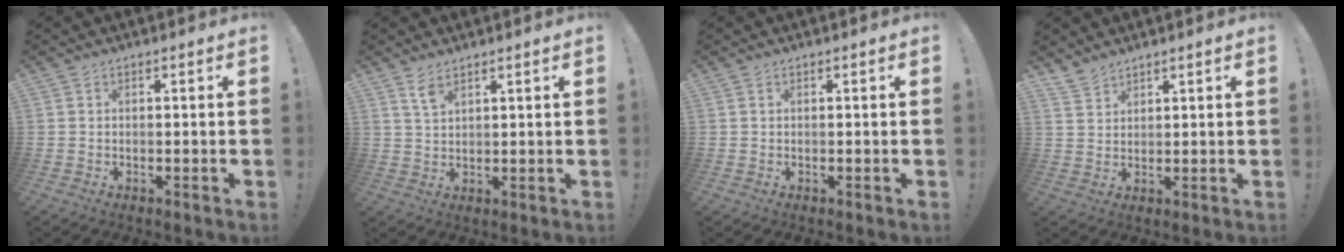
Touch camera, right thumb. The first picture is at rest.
{"total": 4.2, "force": [3.1, 1.7, 2.2], "torque": [-0.034, -0.021, 0.055]}
{"total": 0.0}
{"total": 3.7, "force": [3.4, 1.2, 0.9], "torque": [-0.017, -0.024, 0.066]}